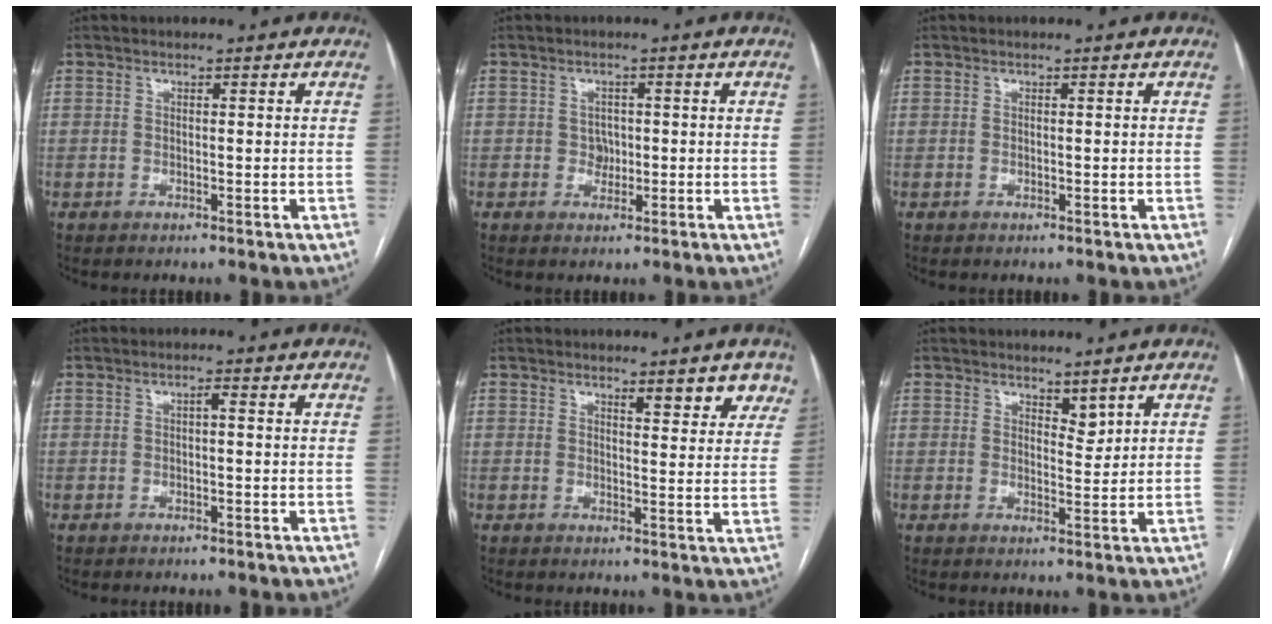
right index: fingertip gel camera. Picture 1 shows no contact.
{"total": 2.0, "force": [0.1, 1.8, 0.9], "torque": [-0.003, 0.005, 0.004]}
{"total": 0.0}
{"total": 0.8, "force": [0.0, 0.2, 0.8], "torque": [-0.012, 0.003, 0.000]}
{"total": 4.9, "force": [3.9, 1.3, 2.7], "torque": [-0.024, -0.009, 0.038]}
{"total": 2.4, "force": [1.9, 0.9, 1.0], "torque": [-0.016, -0.007, 0.036]}